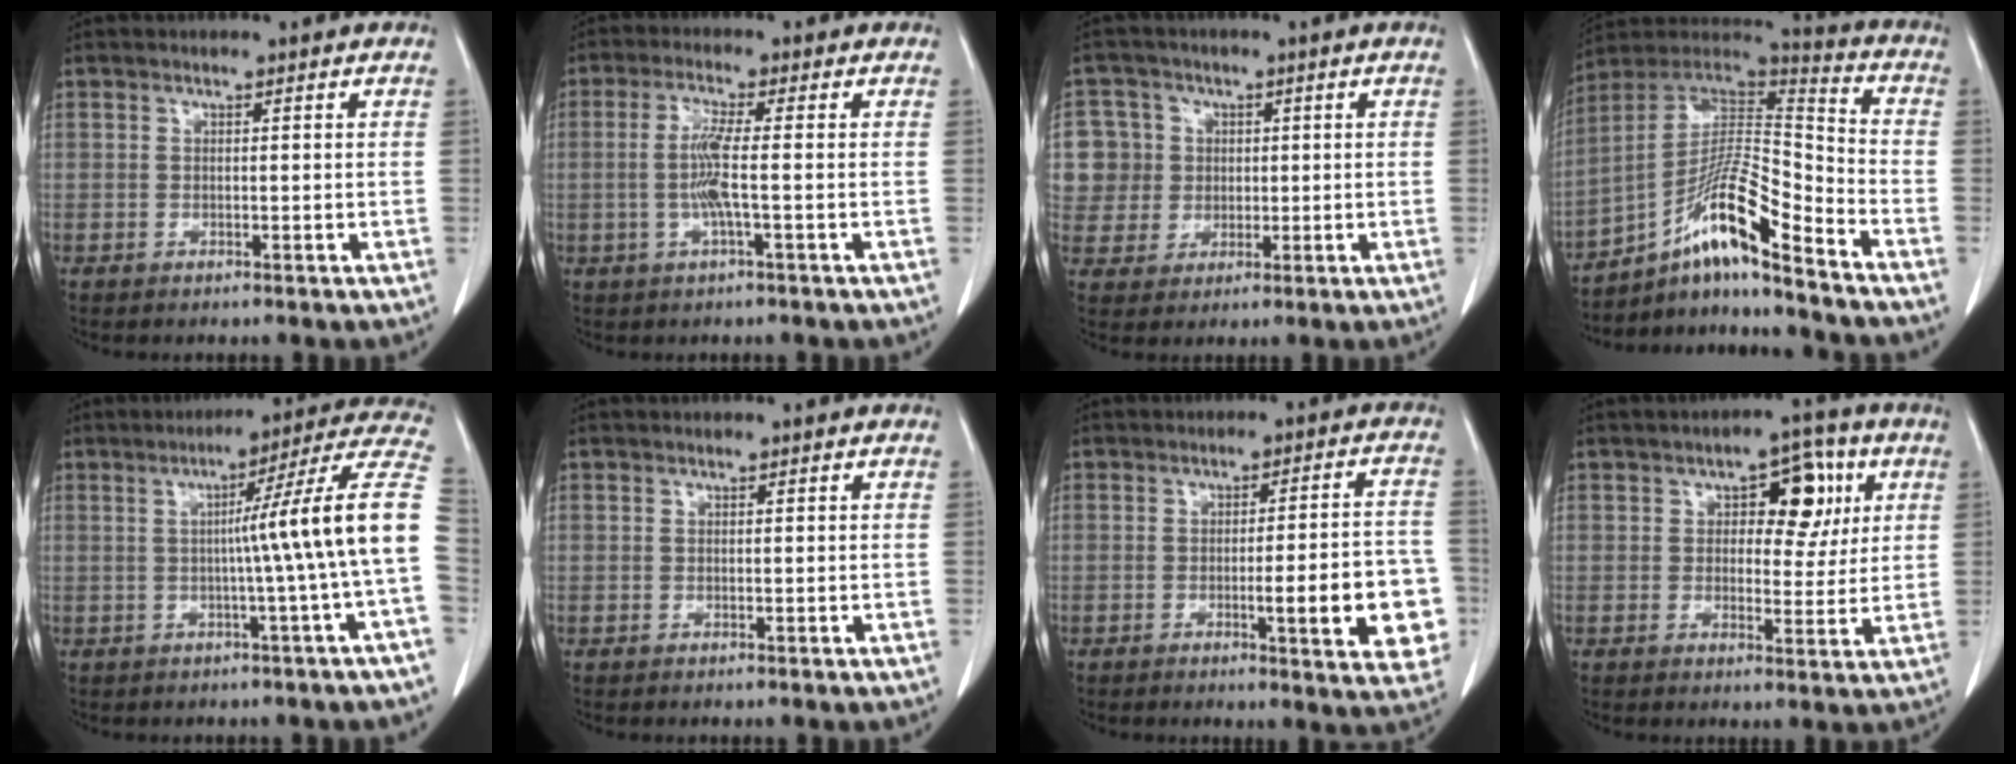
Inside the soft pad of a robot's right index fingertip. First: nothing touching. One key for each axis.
{"total": 5.1, "fx": -0.7, "fy": -0.2, "fz": 5.0, "tx": -0.109, "ty": -0.001, "tz": -0.016}
{"total": 7.5, "fx": 1.3, "fy": 7.4, "fz": 0.4, "tx": -0.011, "ty": 0.027, "tz": 0.031}
{"total": 14.7, "fx": -9.7, "fy": 0.9, "fz": 11.0, "tx": -0.195, "ty": 0.017, "tz": -0.171}
{"total": 13.4, "fx": -0.6, "fy": -2.8, "fz": 13.1, "tx": -0.157, "ty": 0.015, "tz": -0.015}
{"total": 0.0}
{"total": 12.5, "fx": -3.4, "fy": 1.9, "fz": 11.9, "tx": -0.110, "ty": 0.012, "tz": -0.038}
{"total": 7.8, "fx": 2.5, "fy": 4.0, "fz": 6.2, "tx": -0.069, "ty": 0.020, "tz": 0.034}